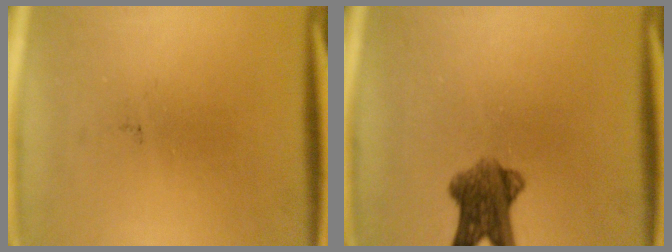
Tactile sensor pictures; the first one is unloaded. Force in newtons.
{"total": 6.8}